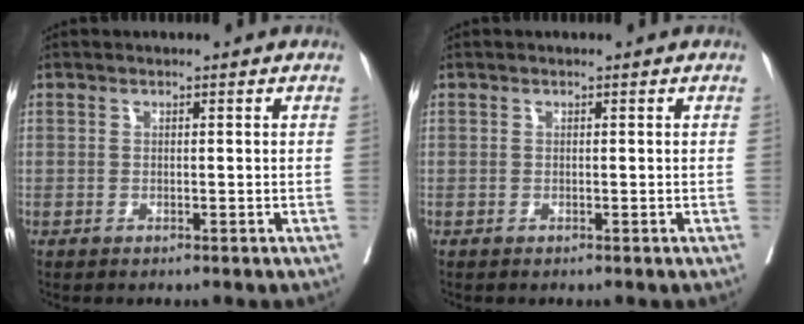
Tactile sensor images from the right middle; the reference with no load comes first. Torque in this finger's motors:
{"motor_torque": [0.09, -0.16, 0.00, 0.00]}